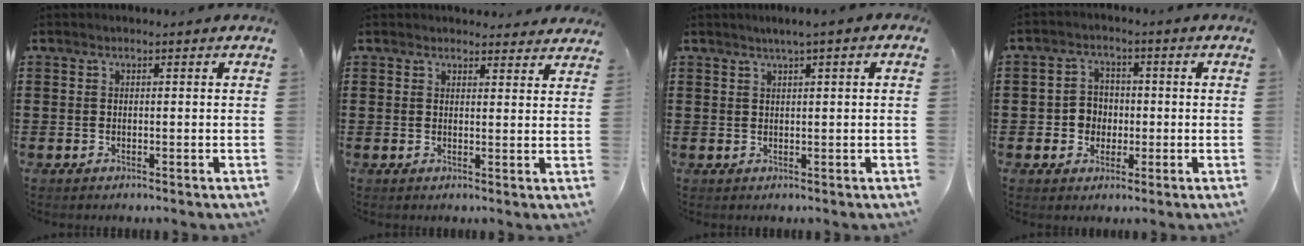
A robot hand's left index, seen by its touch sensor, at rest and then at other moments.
{"total": 2.5, "force": [2.5, 0.5, 0.1], "torque": [-0.001, -0.007, 0.046]}
{"total": 1.5, "force": [0.7, -0.1, 1.3], "torque": [-0.025, -0.002, 0.013]}
{"total": 4.1, "force": [-0.6, 3.8, 1.5], "torque": [-0.042, 0.009, -0.015]}